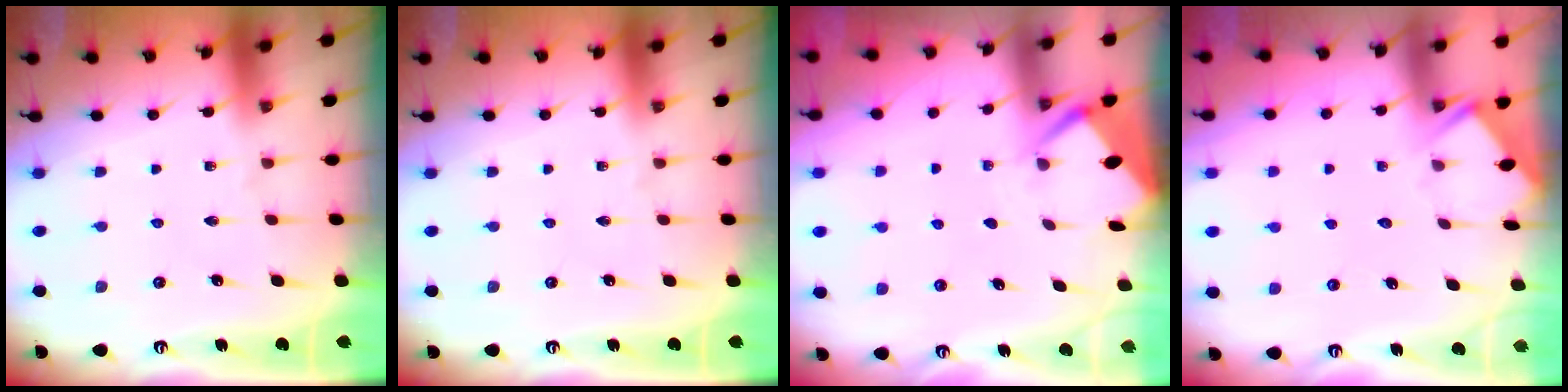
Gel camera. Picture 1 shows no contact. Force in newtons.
{"total": 0.0}
{"total": 2.7, "press": 2.7, "slide": 0.4}
{"total": 3.9, "press": 3.8, "slide": 0.4}